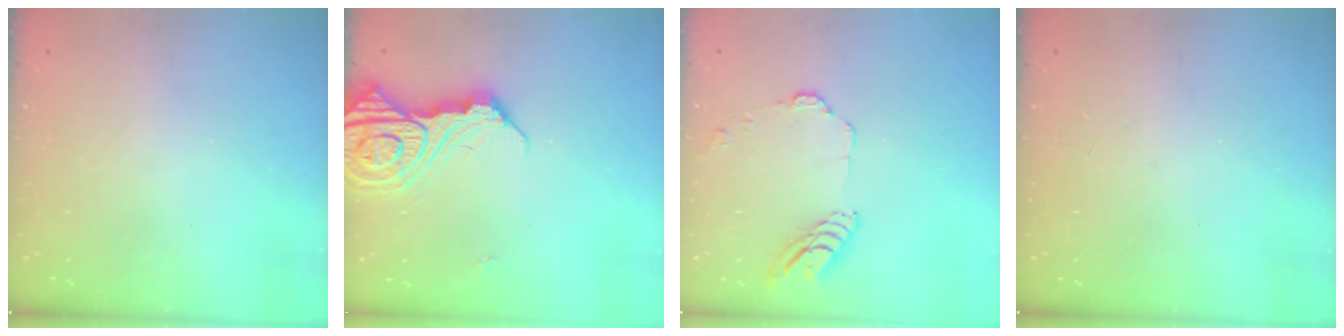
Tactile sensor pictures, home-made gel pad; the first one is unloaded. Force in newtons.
{"total": 15.5, "press": 15.4, "slide": 1.7}
{"total": 9.1, "press": 9.1, "slide": 0.4}
{"total": 0.0}